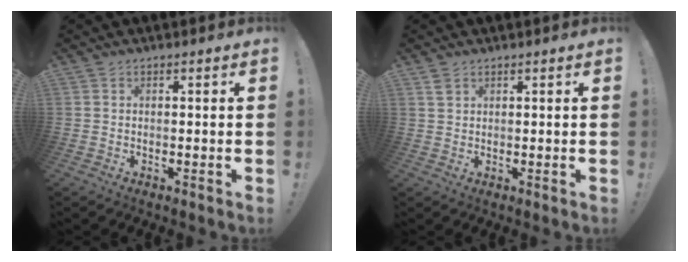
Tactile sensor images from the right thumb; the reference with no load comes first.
{"total": 2.0, "force": [1.4, 1.1, 0.8], "torque": [-0.012, -0.002, 0.025]}